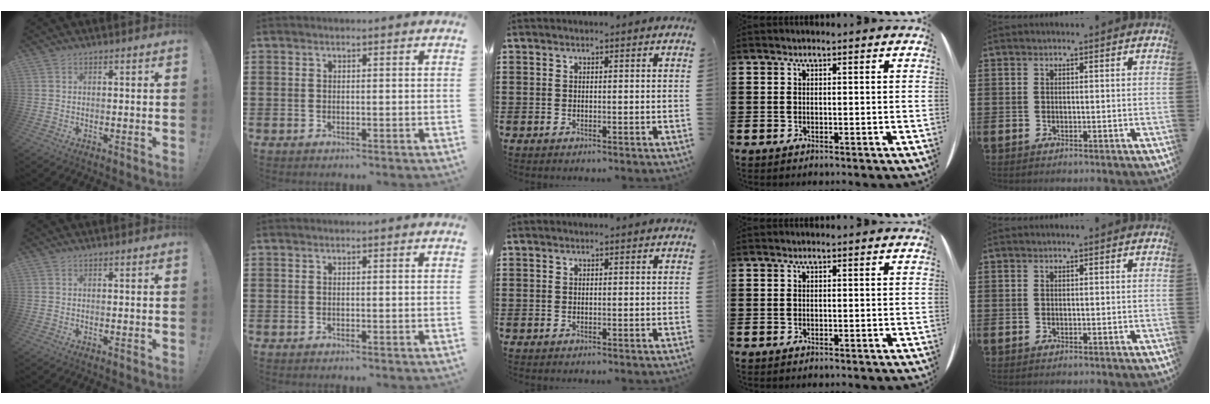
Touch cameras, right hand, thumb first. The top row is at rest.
{}